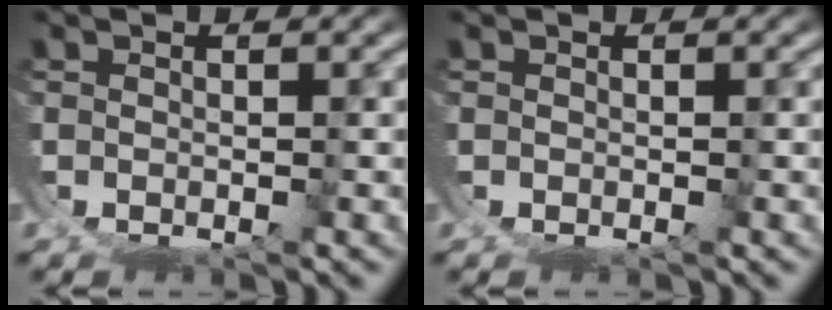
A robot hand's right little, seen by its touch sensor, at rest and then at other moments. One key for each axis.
{"total": 0.0}